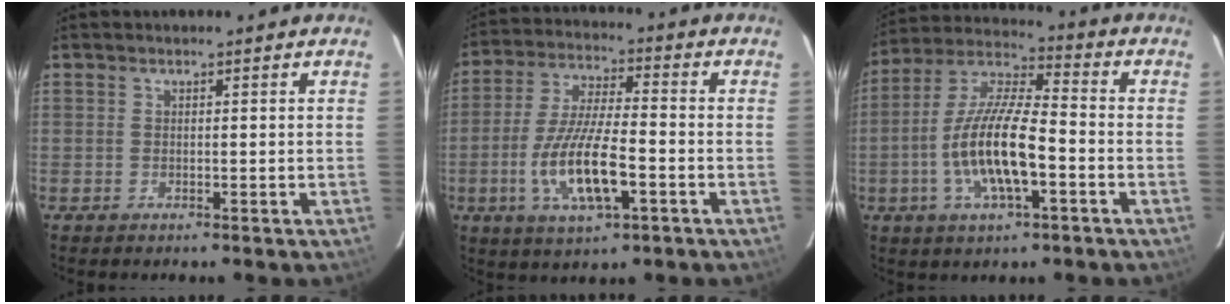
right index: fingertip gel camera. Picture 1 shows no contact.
{"total": 13.5, "force": [-4.5, 3.7, 12.2], "torque": [-0.249, -0.012, -0.080]}
{"total": 14.8, "force": [-4.3, 4.2, 13.5], "torque": [-0.273, -0.003, -0.083]}